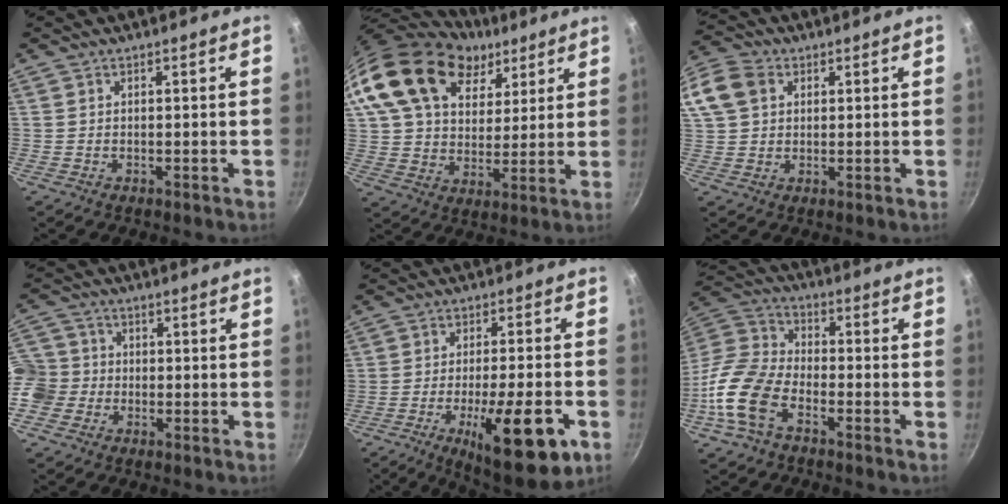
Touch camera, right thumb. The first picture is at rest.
{"total": 21.5, "force": [11.6, 14.0, 11.4], "torque": [-0.183, -0.022, 0.203]}
{"total": 16.0, "force": [5.3, 12.6, 8.4], "torque": [-0.209, 0.039, 0.092]}
{"total": 10.0, "force": [-2.6, 8.9, 3.6], "torque": [-0.053, 0.032, -0.066]}
{"total": 17.6, "force": [-6.8, 4.7, 15.5], "torque": [-0.210, 0.015, -0.096]}
{"total": 14.1, "force": [-6.6, 8.1, 9.5], "torque": [-0.186, 0.047, -0.152]}